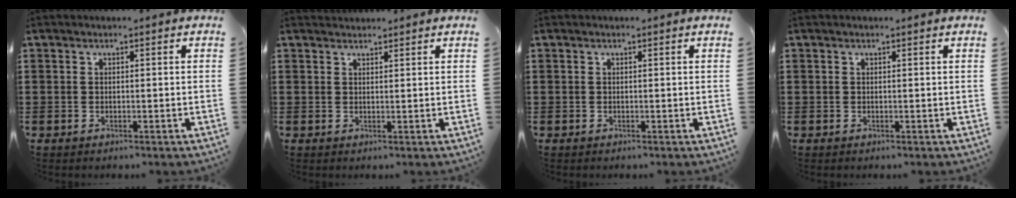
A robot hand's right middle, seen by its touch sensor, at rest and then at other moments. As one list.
[{"total": 1.3, "force": [1.2, 0.3, -0.1], "torque": [-0.001, 0.002, 0.024]}, {"total": 0.0}, {"total": 0.0}]